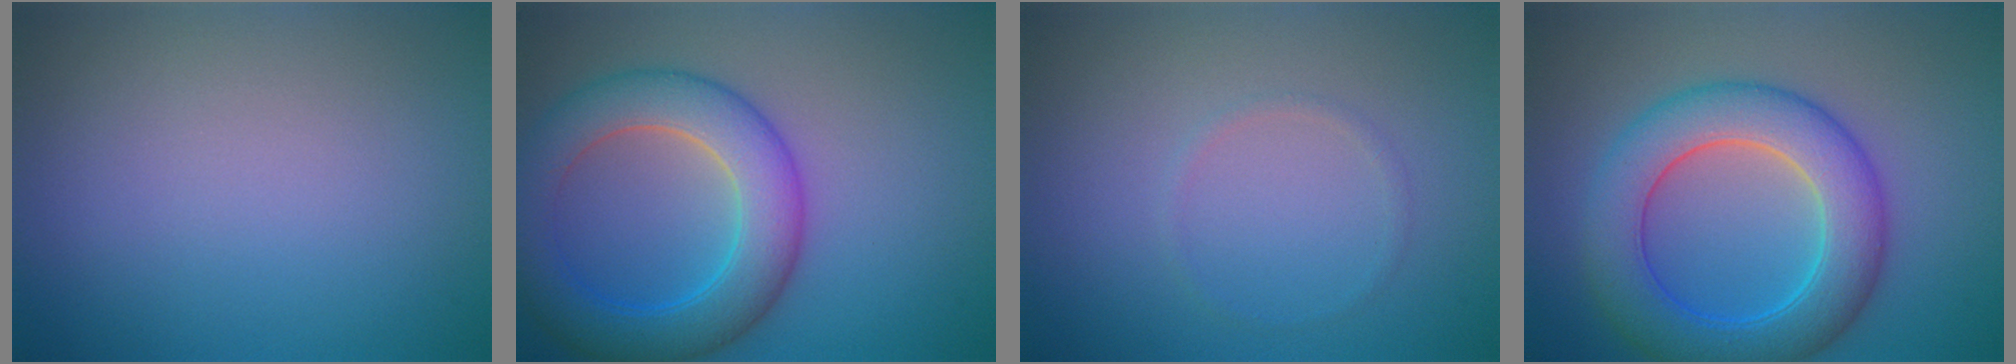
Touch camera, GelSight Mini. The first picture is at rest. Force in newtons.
{"total": 7.1, "press": 7.1, "slide": 0.3}
{"total": 0.6, "press": 0.6, "slide": 0.1}
{"total": 7.8, "press": 7.8, "slide": 0.1}